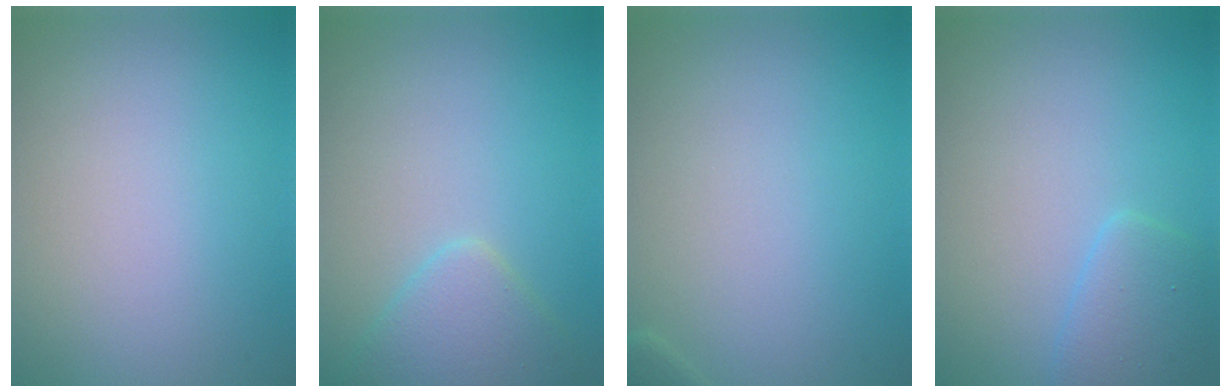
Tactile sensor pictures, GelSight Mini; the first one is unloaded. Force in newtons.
{"total": 2.9, "press": 2.9, "slide": 0.0}
{"total": 0.6, "press": 0.6, "slide": 0.0}
{"total": 2.3, "press": 2.3, "slide": 0.1}